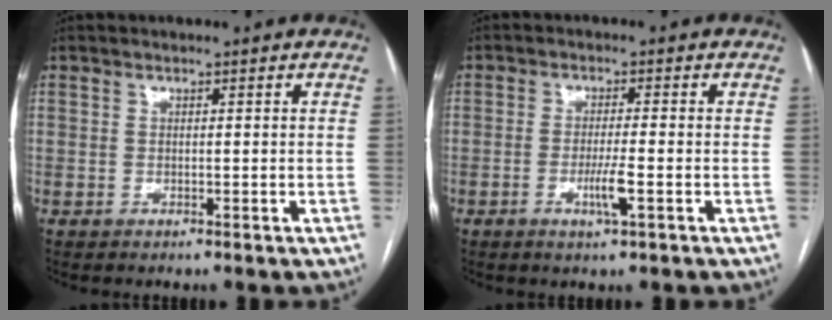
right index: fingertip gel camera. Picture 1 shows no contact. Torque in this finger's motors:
{"motor_torque": [1.19, -0.39, 0.54, 0.08]}